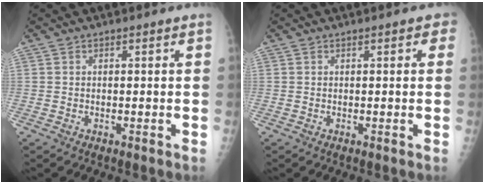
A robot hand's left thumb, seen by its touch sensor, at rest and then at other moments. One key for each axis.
{"total": 1.8, "fx": 0.7, "fy": 1.0, "fz": 1.3, "tx": -0.002, "ty": 0.002, "tz": 0.005}